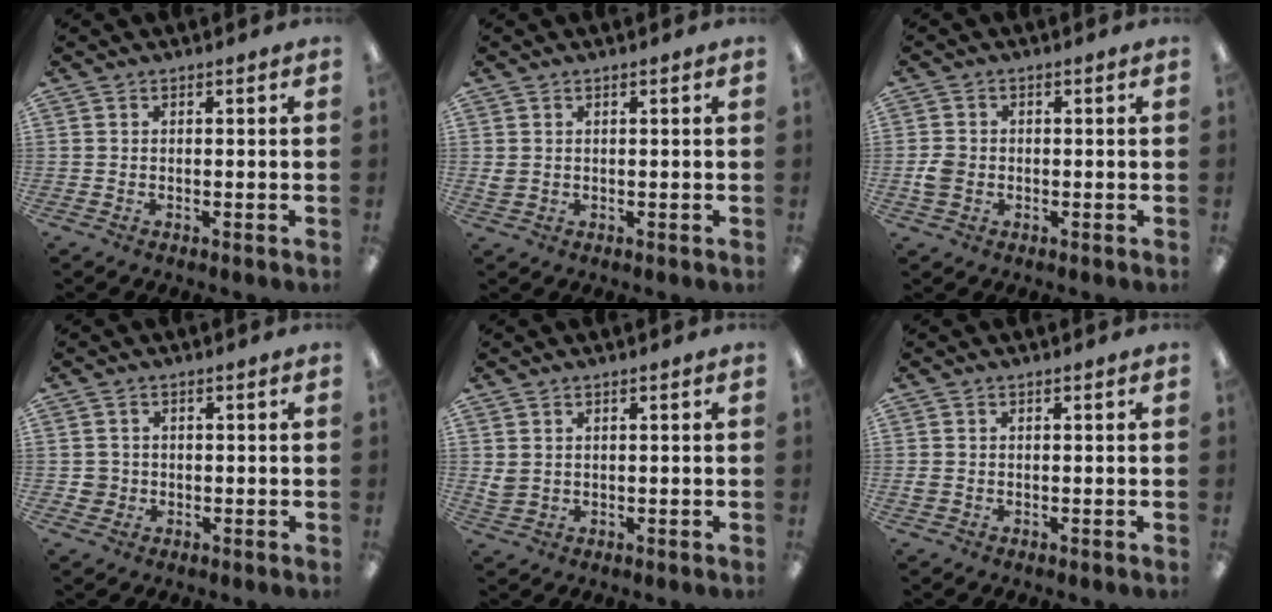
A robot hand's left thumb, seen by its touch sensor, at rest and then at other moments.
{"total": 1.6, "force": [0.6, 1.2, 1.0], "torque": [-0.021, 0.004, 0.009]}
{"total": 3.5, "force": [-0.7, 3.0, 1.7], "torque": [-0.027, 0.007, -0.011]}
{"total": 2.8, "force": [-0.1, 2.8, 0.5], "torque": [-0.004, 0.002, -0.004]}
{"total": 2.6, "force": [1.2, 1.9, 1.3], "torque": [-0.028, 0.003, 0.023]}
{"total": 1.2, "force": [0.1, 0.9, 0.7], "torque": [-0.014, 0.004, 0.001]}